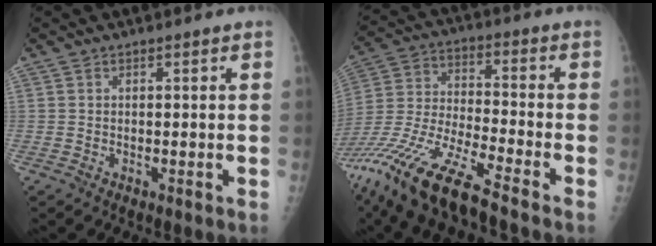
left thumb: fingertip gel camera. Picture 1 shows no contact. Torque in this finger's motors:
{"motor_torque": [0.67, 1.52, 1.21, 1.28, 0.22]}